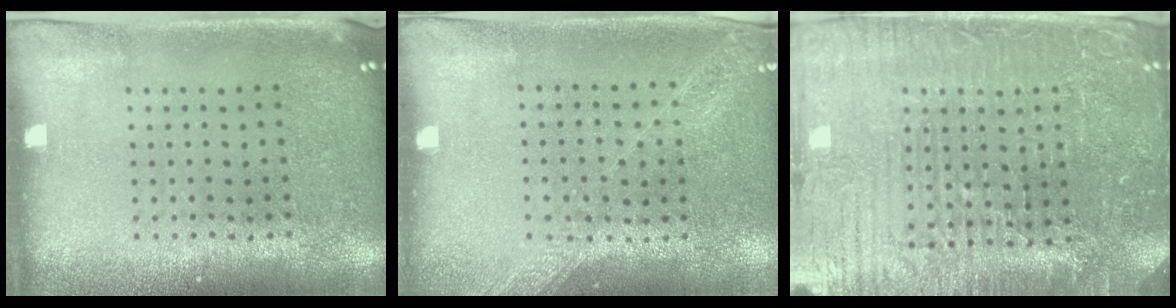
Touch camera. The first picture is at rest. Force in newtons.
{"total": 1.3, "press": 1.2, "slide": 0.2}
{"total": 4.8, "press": 4.6, "slide": 1.5}